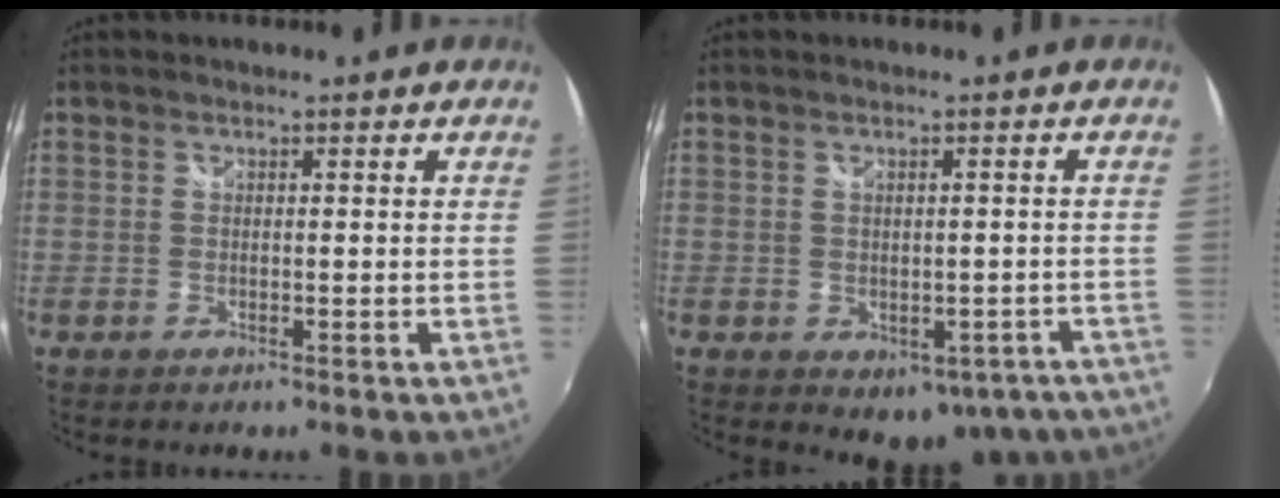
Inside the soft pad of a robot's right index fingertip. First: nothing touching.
{"total": 9.0, "force": [-5.6, 6.0, 3.7], "torque": [-0.048, 0.015, -0.043]}